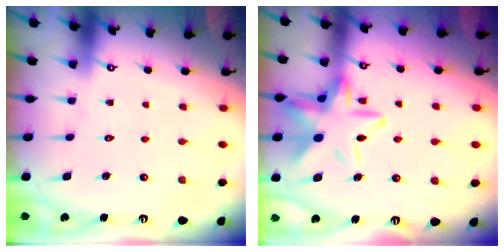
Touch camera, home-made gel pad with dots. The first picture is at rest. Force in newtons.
{"total": 16.4, "press": 16.4, "slide": 1.2}